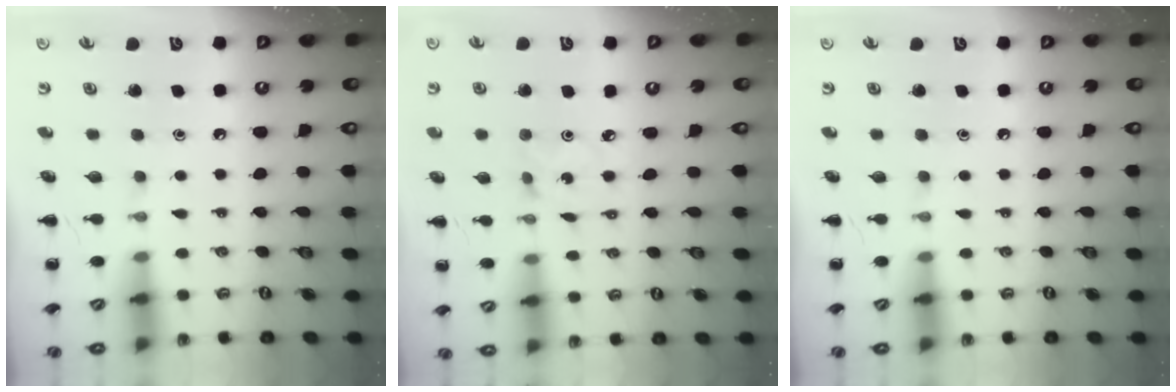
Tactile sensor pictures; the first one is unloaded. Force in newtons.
{"total": 1.2, "press": 1.2, "slide": 0.4}
{"total": 0.0}